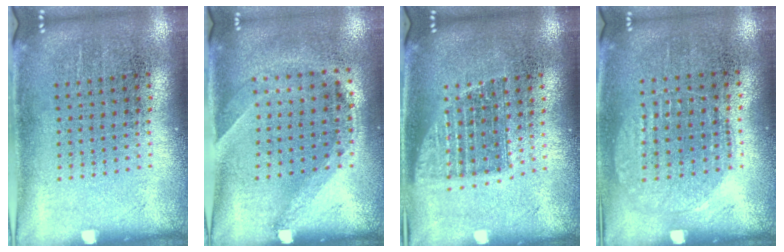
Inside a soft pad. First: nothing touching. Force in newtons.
{"total": 1.4, "press": 1.1, "slide": 0.9}
{"total": 1.4, "press": 1.2, "slide": 0.7}
{"total": 0.9, "press": 0.9, "slide": 0.2}